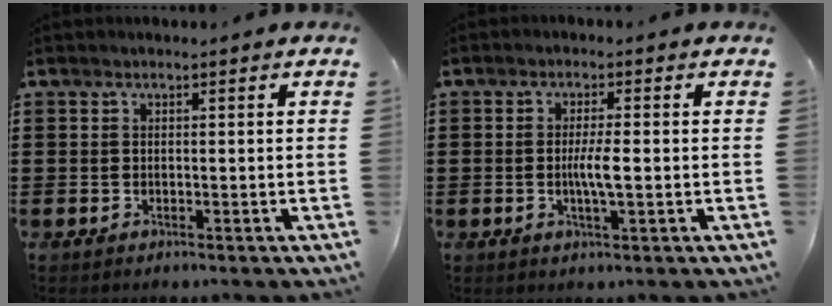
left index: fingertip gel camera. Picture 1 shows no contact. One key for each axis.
{"total": 3.5, "fx": -0.3, "fy": 0.4, "fz": 3.5, "tx": -0.063, "ty": -0.001, "tz": -0.008}